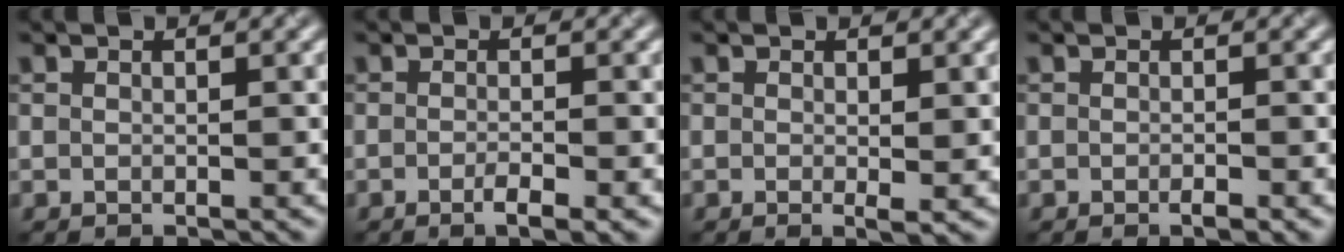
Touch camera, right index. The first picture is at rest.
{"total": 2.1, "force": [-0.9, 0.6, 1.7], "torque": [-0.026, -0.002, -0.016]}
{"total": 1.3, "force": [0.0, 0.2, 1.3], "torque": [-0.020, -0.007, 0.003]}
{"total": 0.9, "force": [-0.5, 0.2, 0.7], "torque": [-0.010, -0.002, -0.007]}